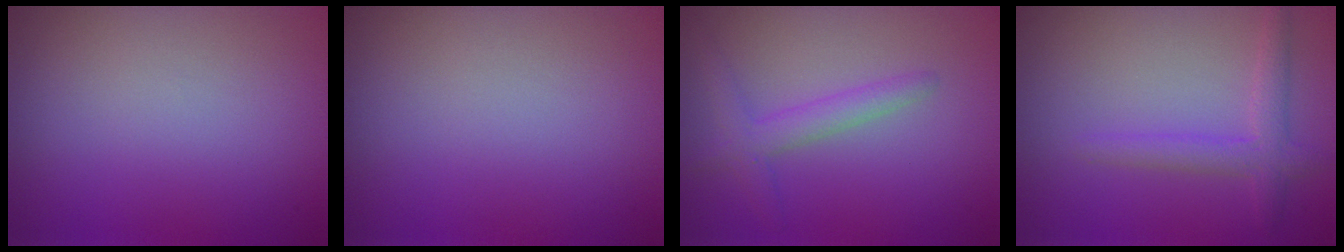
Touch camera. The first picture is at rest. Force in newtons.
{"total": 0.0}
{"total": 2.4, "press": 2.4, "slide": 0.1}
{"total": 2.4, "press": 2.4, "slide": 0.1}